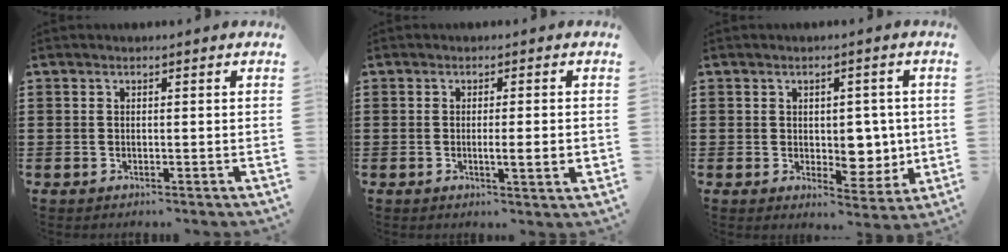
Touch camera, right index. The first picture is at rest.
{"total": 3.6, "force": [-0.6, 0.1, 3.5], "torque": [-0.059, -0.008, -0.011]}
{"total": 5.4, "force": [0.4, 4.0, 3.6], "torque": [-0.046, -0.004, 0.003]}